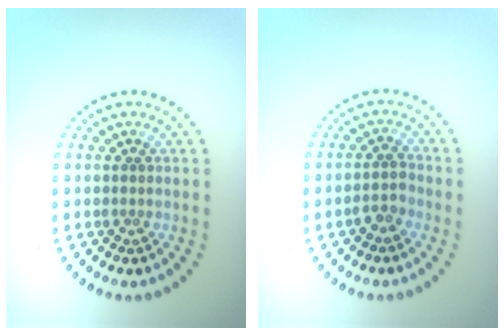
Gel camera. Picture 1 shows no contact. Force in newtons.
{"total": 1.4, "press": 1.2, "slide": 0.7}